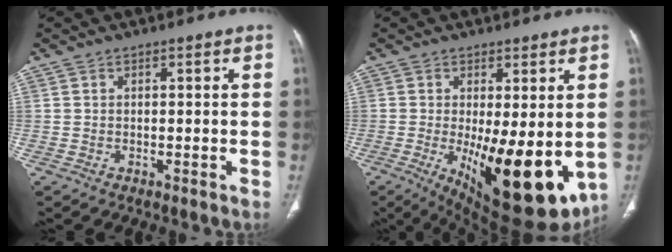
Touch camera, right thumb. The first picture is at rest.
{"total": 18.3, "force": [-3.0, 6.8, 16.7], "torque": [-0.220, -0.035, -0.018]}